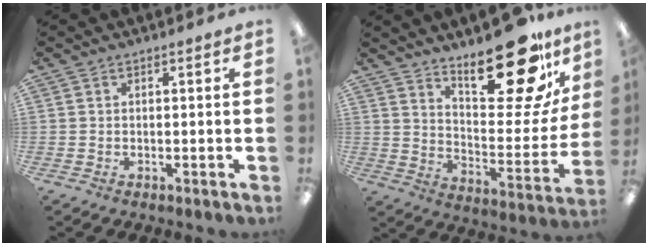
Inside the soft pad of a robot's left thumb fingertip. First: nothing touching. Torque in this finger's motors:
{"motor_torque": [0.40, 0.45, 0.65, -1.36, 0.10]}